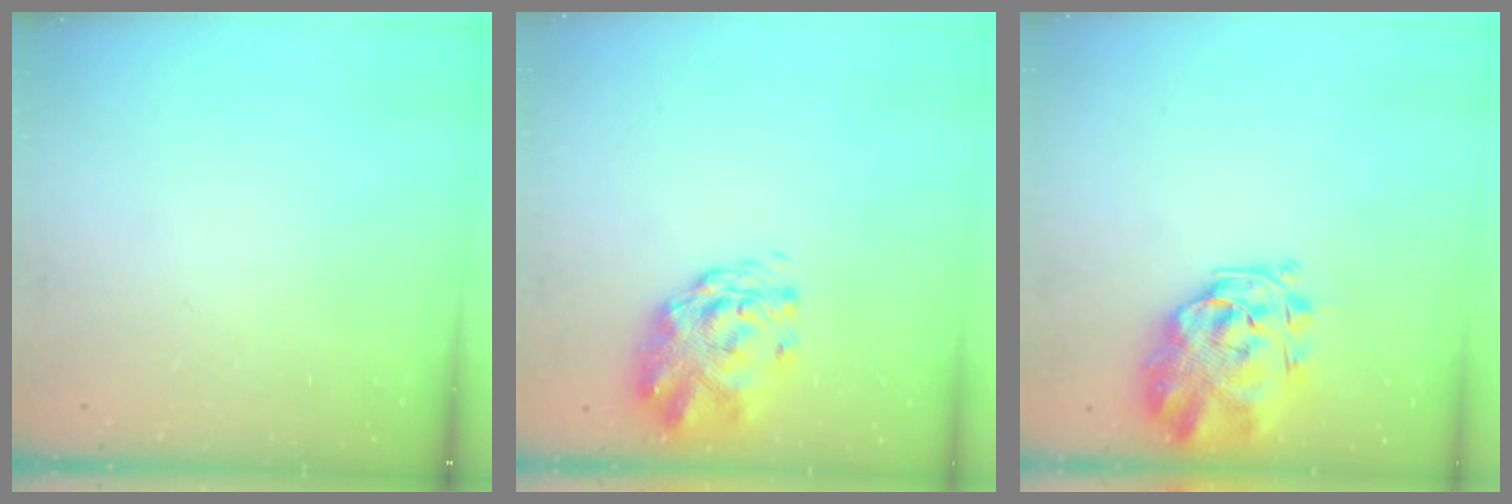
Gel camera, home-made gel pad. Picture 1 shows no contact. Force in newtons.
{"total": 3.0, "press": 2.8, "slide": 1.1}
{"total": 3.4, "press": 2.9, "slide": 1.6}